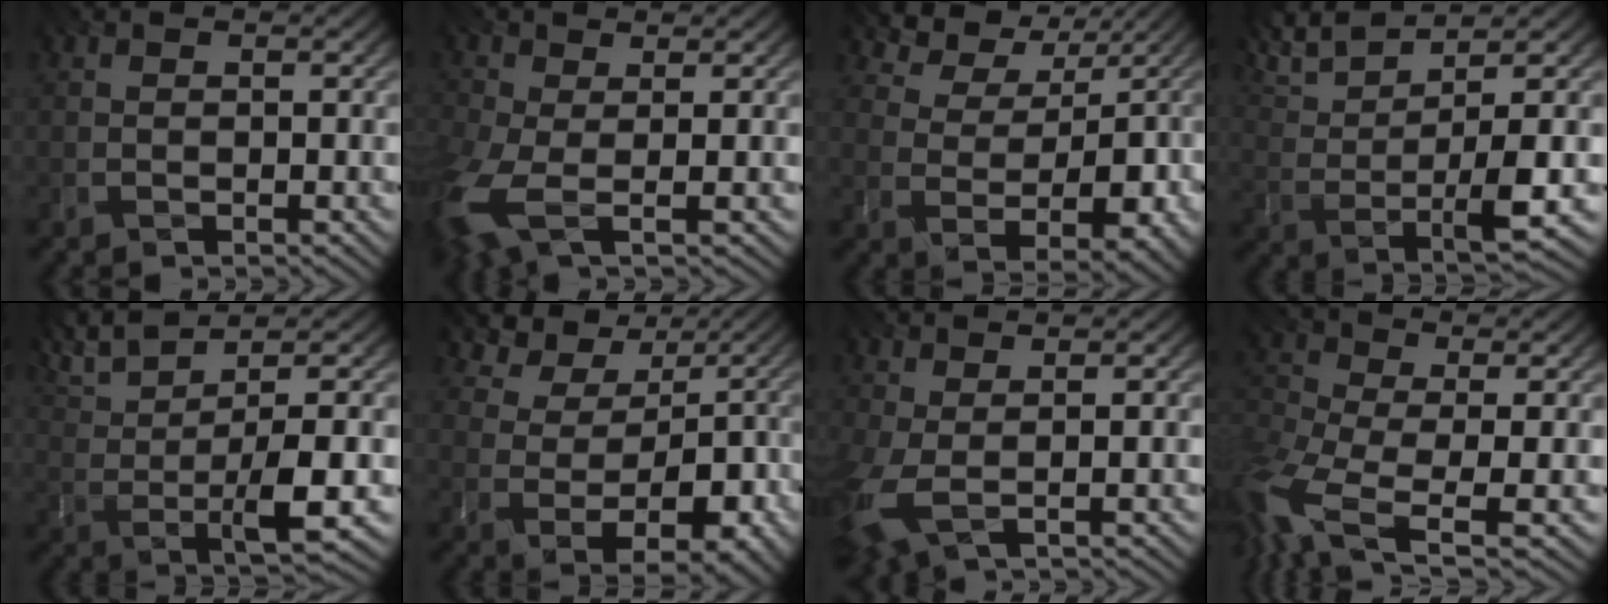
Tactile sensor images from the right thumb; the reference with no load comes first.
{"total": 6.5, "force": [-1.4, 3.5, 5.3], "torque": [-0.145, -0.018, -0.040]}
{"total": 6.2, "force": [2.3, 4.2, 3.9], "torque": [-0.061, -0.004, 0.043]}
{"total": 8.0, "force": [4.2, 2.0, 6.5], "torque": [-0.132, 0.009, 0.082]}
{"total": 7.8, "force": [3.0, 1.8, 7.0], "torque": [-0.135, 0.010, 0.060]}
{"total": 7.6, "force": [1.3, 5.6, 5.0], "torque": [-0.076, -0.005, 0.028]}
{"total": 4.8, "force": [0.5, 2.4, 4.2], "torque": [-0.112, 0.004, 0.004]}
{"total": 9.4, "force": [-4.3, 3.9, 7.5], "torque": [-0.182, -0.015, -0.097]}